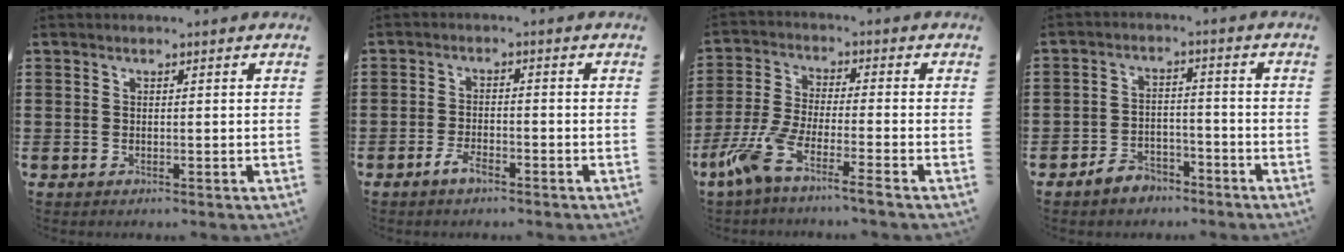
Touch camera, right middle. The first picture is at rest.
{"total": 3.1, "force": [-2.1, 0.9, 2.1], "torque": [-0.043, 0.000, -0.041]}
{"total": 7.0, "force": [-5.6, -0.1, 4.2], "torque": [-0.116, -0.023, -0.116]}
{"total": 4.1, "force": [-3.7, 1.5, 0.5], "torque": [-0.014, 0.010, -0.076]}